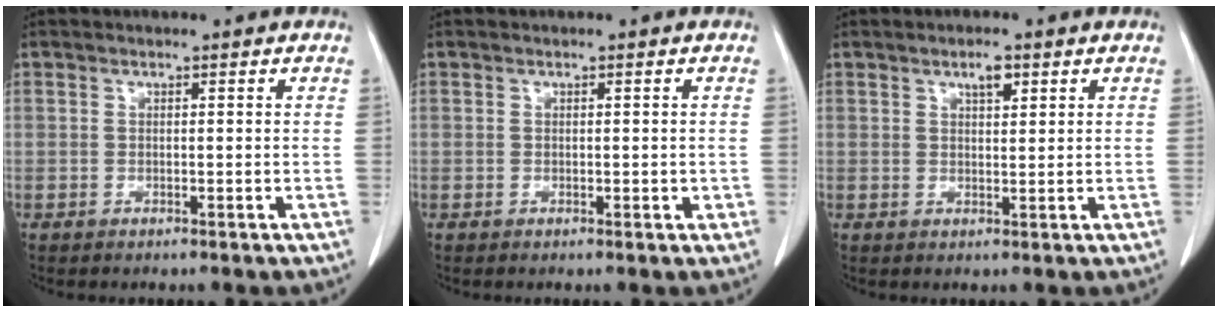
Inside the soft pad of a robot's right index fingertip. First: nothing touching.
{"total": 1.0, "force": [-0.1, 0.5, 0.9], "torque": [-0.011, -0.001, 0.002]}
{"total": 2.4, "force": [1.4, 0.7, 1.8], "torque": [-0.032, 0.000, 0.024]}